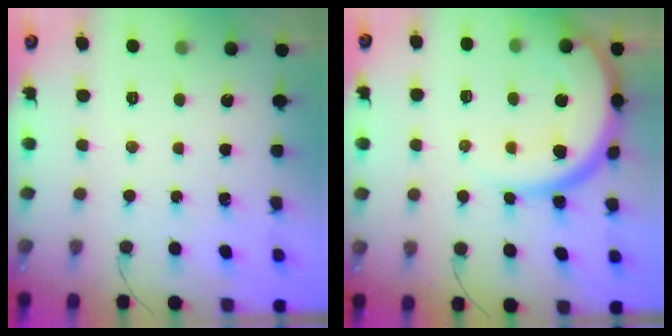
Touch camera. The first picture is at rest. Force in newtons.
{"total": 14.1, "press": 14.0, "slide": 1.6}